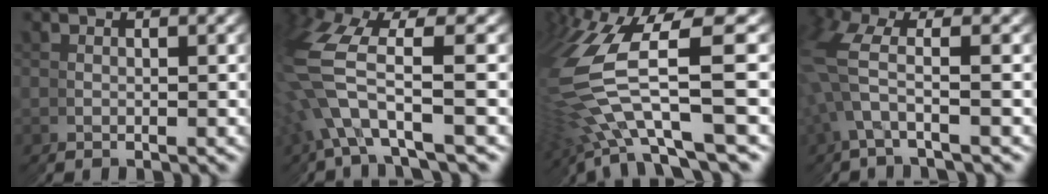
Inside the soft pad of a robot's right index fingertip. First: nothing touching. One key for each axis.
{"total": 3.1, "fx": 1.8, "fy": 1.4, "fz": 2.1, "tx": -0.078, "ty": 0.019, "tz": 0.022}
{"total": 5.3, "fx": 1.9, "fy": 3.1, "fz": 3.9, "tx": -0.119, "ty": 0.014, "tz": 0.015}
{"total": 2.8, "fx": 1.6, "fy": 1.4, "fz": 1.8, "tx": -0.070, "ty": 0.012, "tz": 0.028}